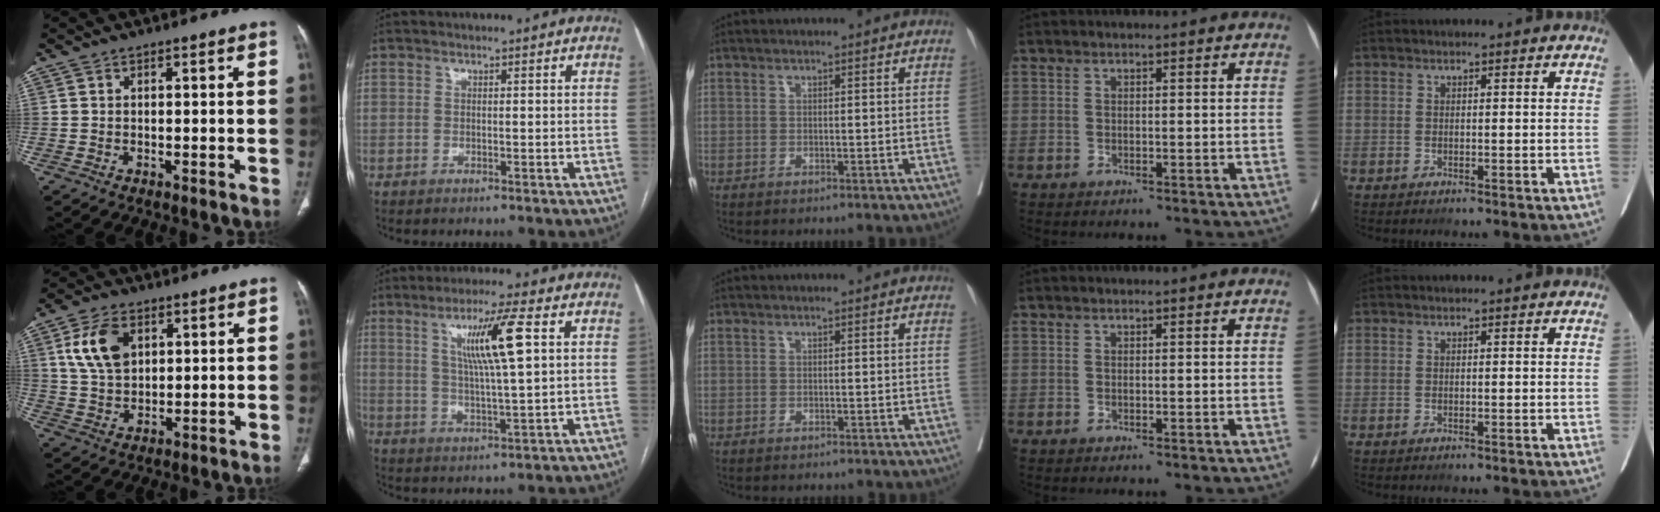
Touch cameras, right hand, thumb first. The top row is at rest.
{"thumb": {"total": 9.3, "force": [3.4, 5.9, 6.4], "torque": [-0.111, -0.009, 0.071]}, "index": {"total": 9.8, "force": [3.1, -0.1, 9.3], "torque": [-0.168, 0.002, 0.056]}, "middle": {"total": 1.5, "force": [-1.4, 0.5, 0.4], "torque": [-0.010, -0.004, -0.019]}}